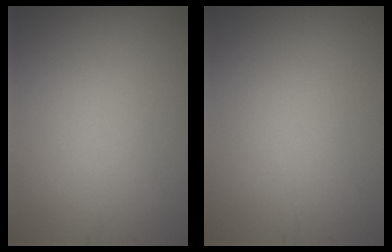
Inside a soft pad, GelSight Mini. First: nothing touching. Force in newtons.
{"total": 0.0}